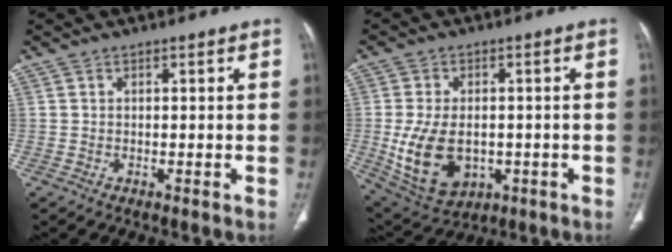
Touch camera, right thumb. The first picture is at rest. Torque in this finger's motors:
{"motor_torque": [-0.21, 0.93, 1.24, 0.02, 0.19]}